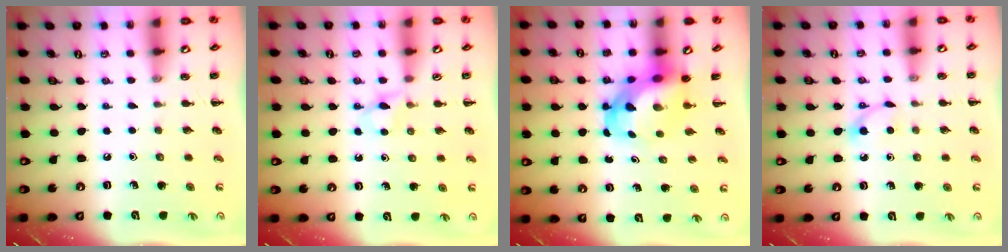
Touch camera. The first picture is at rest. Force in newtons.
{"total": 3.6, "press": 3.3, "slide": 1.3}
{"total": 5.6, "press": 5.4, "slide": 1.3}
{"total": 3.4, "press": 3.3, "slide": 1.0}